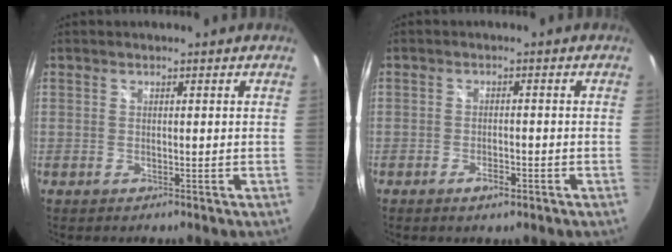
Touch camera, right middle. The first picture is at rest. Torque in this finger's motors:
{"motor_torque": [0.90, -1.24, 0.02, 0.01]}